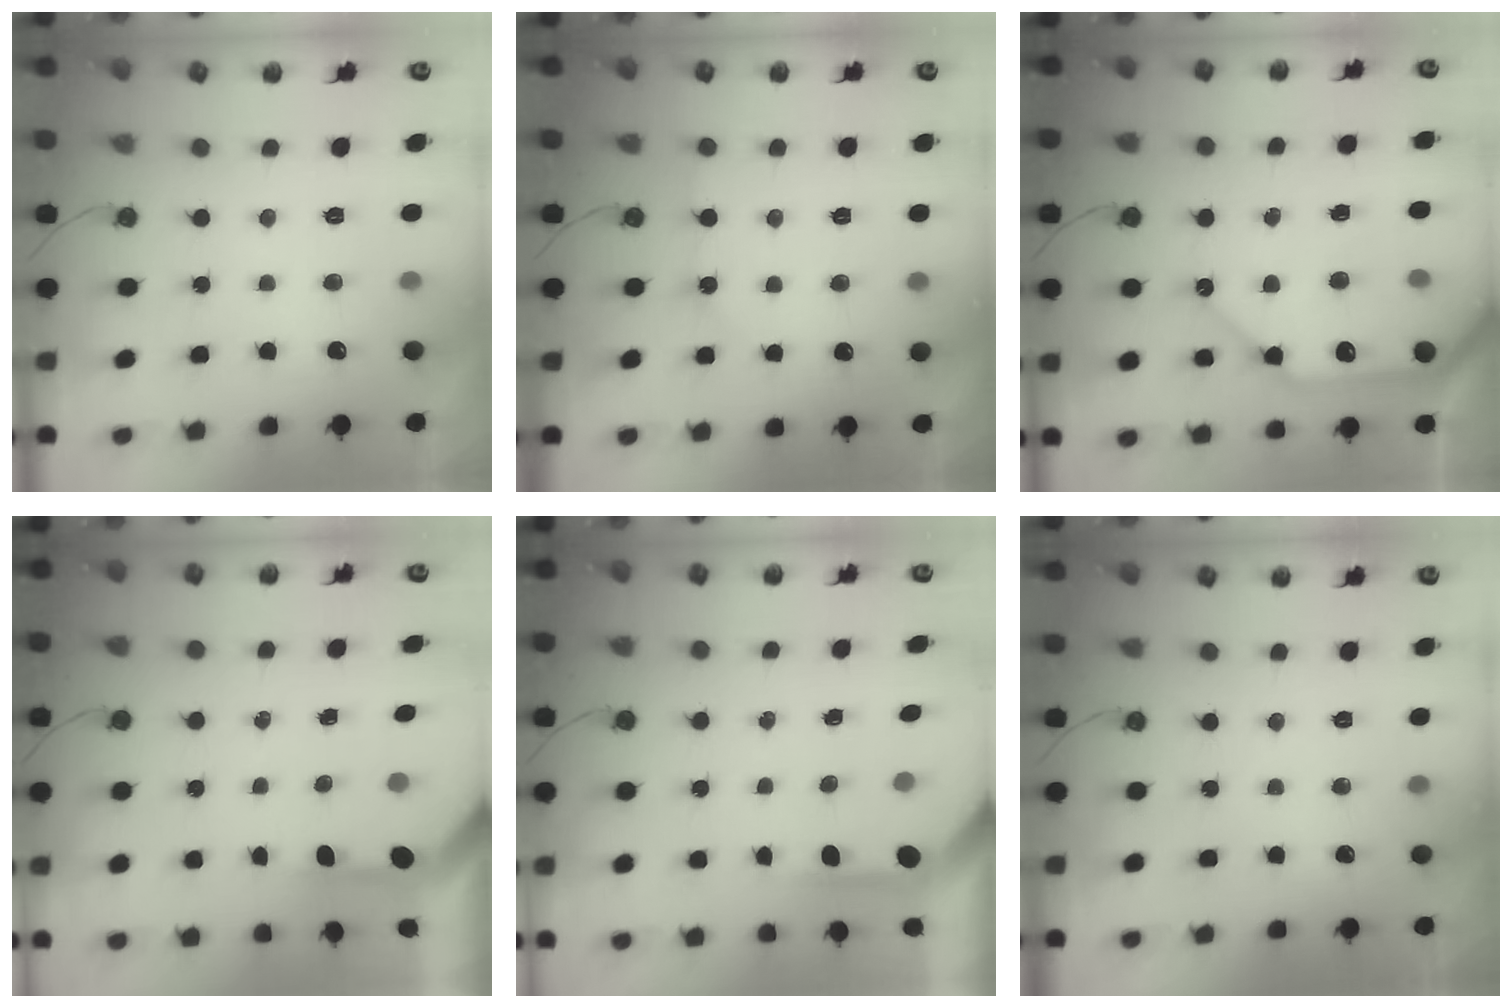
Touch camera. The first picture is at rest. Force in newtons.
{"total": 2.9, "press": 2.8, "slide": 0.5}
{"total": 18.1, "press": 18.0, "slide": 2.3}
{"total": 3.1, "press": 3.1, "slide": 0.3}
{"total": 4.0, "press": 4.0, "slide": 0.3}
{"total": 0.0}